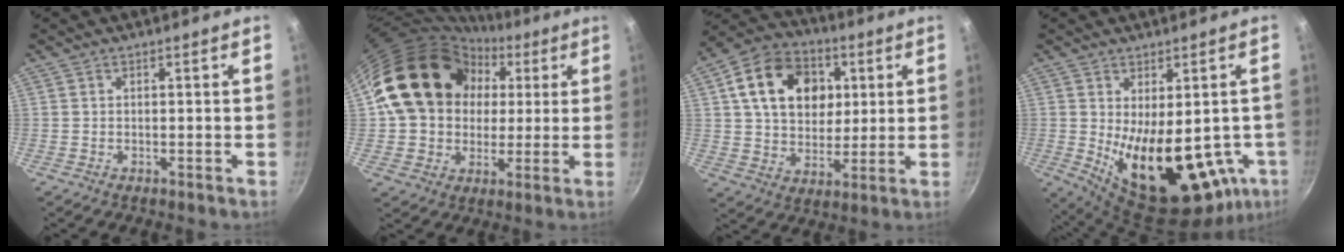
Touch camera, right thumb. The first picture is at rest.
{"total": 20.8, "force": [4.3, 16.9, 11.4], "torque": [-0.167, 0.034, 0.075]}
{"total": 18.2, "force": [4.9, 13.8, 10.9], "torque": [-0.151, 0.009, 0.076]}
{"total": 21.4, "force": [-3.5, 10.7, 18.2], "torque": [-0.228, -0.036, -0.017]}